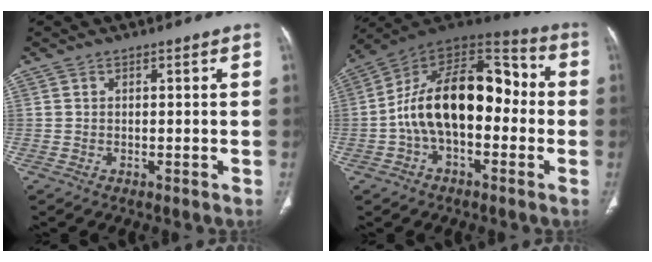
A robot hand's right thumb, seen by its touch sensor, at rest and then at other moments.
{"total": 20.2, "force": [-1.5, 11.7, 16.5], "torque": [-0.250, 0.055, -0.035]}